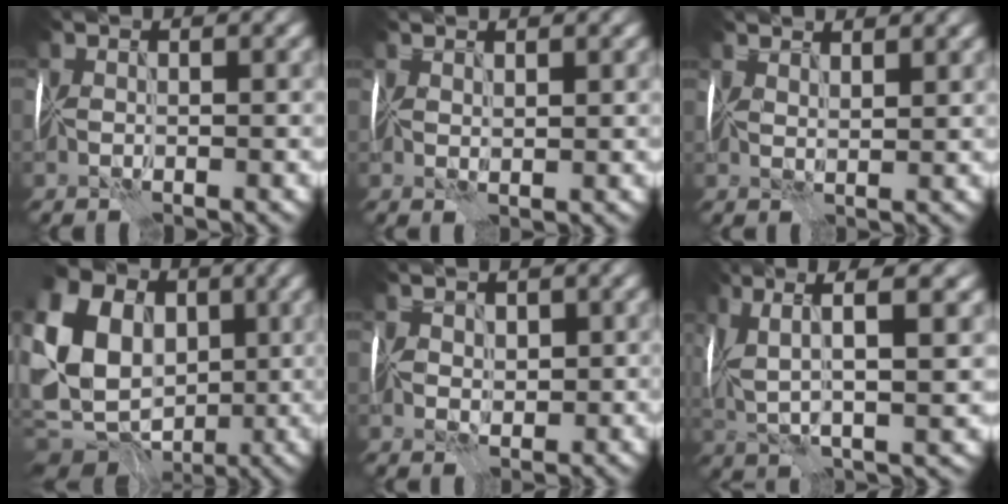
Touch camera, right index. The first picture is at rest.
{"total": 1.5, "force": [1.3, 0.4, 0.6], "torque": [-0.014, 0.005, 0.022]}
{"total": 3.5, "force": [3.1, 0.9, 1.3], "torque": [-0.026, 0.003, 0.052]}
{"total": 17.7, "force": [0.1, 14.7, 9.9], "torque": [-0.226, 0.012, -0.022]}
{"total": 2.1, "force": [0.6, 1.7, 1.1], "torque": [-0.022, 0.002, 0.005]}
{"total": 7.4, "force": [2.6, 1.3, 6.8], "torque": [-0.141, 0.017, 0.050]}